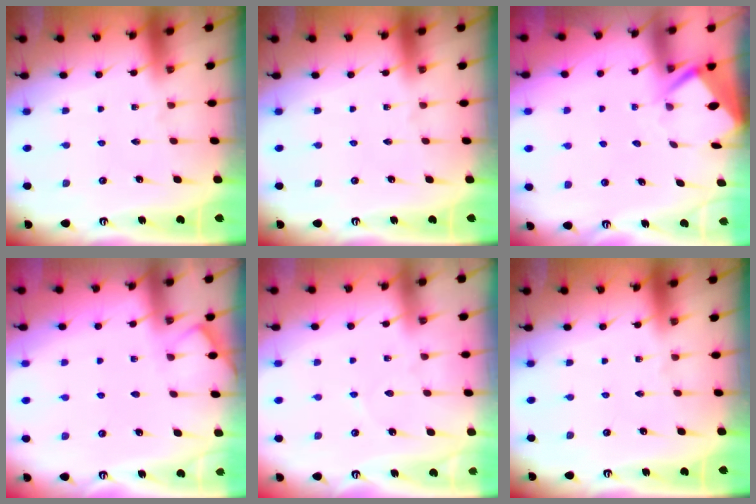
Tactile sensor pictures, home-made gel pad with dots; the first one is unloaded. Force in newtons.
{"total": 0.0}
{"total": 3.4, "press": 3.4, "slide": 0.3}
{"total": 3.8, "press": 3.8, "slide": 0.5}
{"total": 3.0, "press": 3.0, "slide": 0.5}
{"total": 0.0}